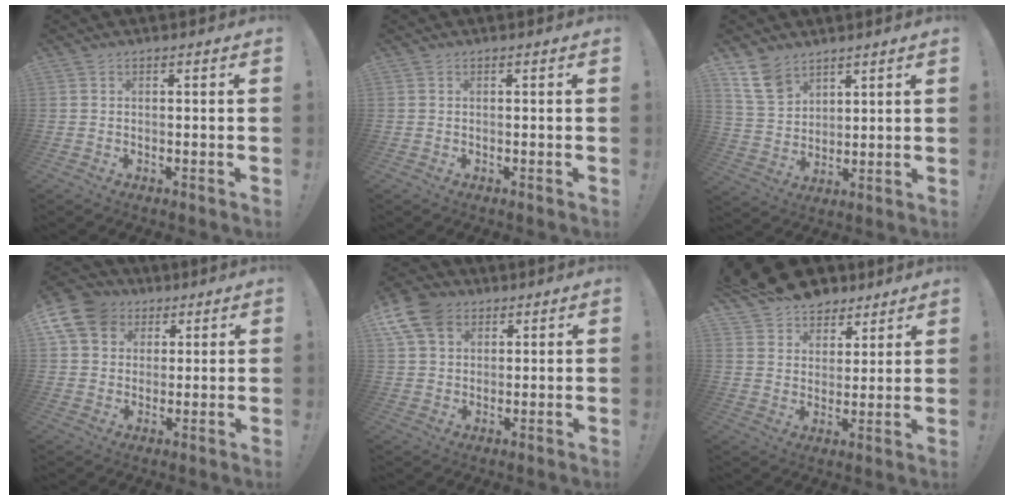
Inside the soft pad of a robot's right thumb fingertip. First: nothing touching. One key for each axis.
{"total": 0.0}
{"total": 10.9, "fx": 7.3, "fy": 6.8, "fz": 4.4, "tx": -0.084, "ty": -0.034, "tz": 0.146}
{"total": 12.5, "fx": 5.2, "fy": 10.0, "fz": 5.4, "tx": -0.094, "ty": -0.026, "tz": 0.106}
{"total": 10.8, "fx": 5.6, "fy": 7.5, "fz": 5.3, "tx": -0.106, "ty": -0.016, "tz": 0.113}
{"total": 11.7, "fx": 9.8, "fy": 6.0, "fz": 2.1, "tx": -0.047, "ty": -0.078, "tz": 0.187}